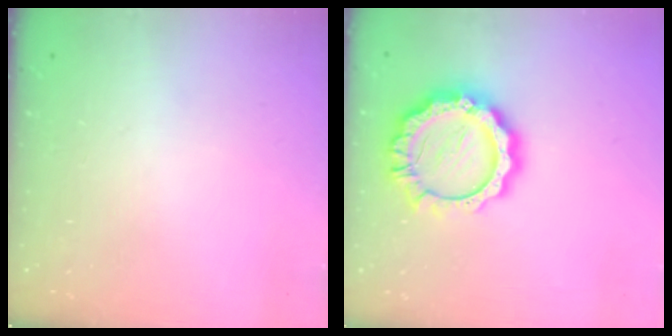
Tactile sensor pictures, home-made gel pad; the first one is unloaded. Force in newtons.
{"total": 14.4, "press": 14.3, "slide": 1.2}